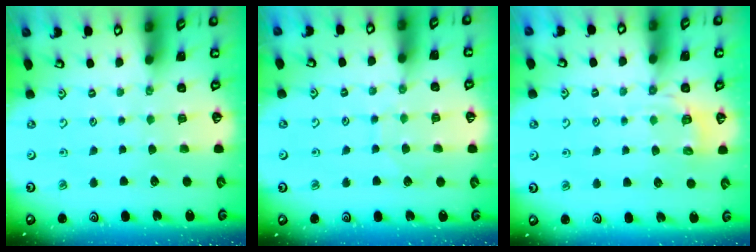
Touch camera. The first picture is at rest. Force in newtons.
{"total": 5.7, "press": 5.7, "slide": 0.6}
{"total": 5.6, "press": 5.3, "slide": 2.0}